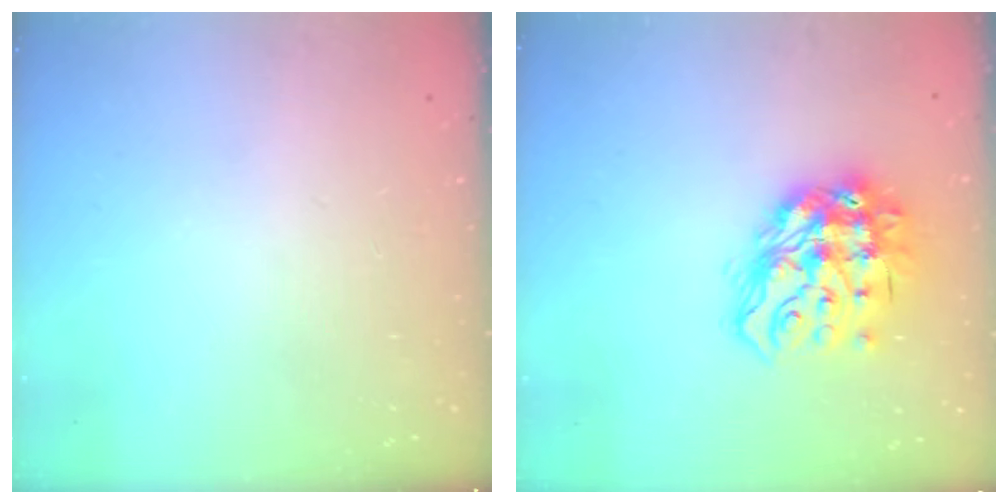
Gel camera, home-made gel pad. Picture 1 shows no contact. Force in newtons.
{"total": 19.6, "press": 19.5, "slide": 2.0}